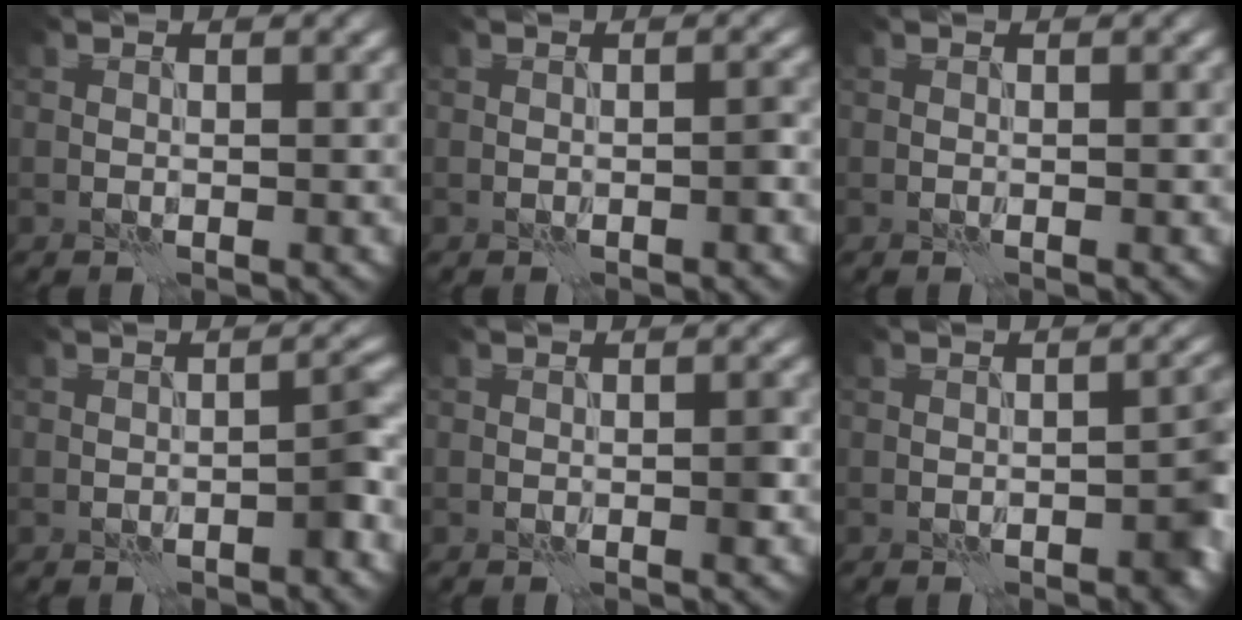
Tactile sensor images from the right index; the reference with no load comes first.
{"total": 0.8, "force": [-0.5, 0.0, 0.6], "torque": [-0.010, 0.006, -0.008]}
{"total": 0.0}
{"total": 1.8, "force": [-1.1, 0.3, 1.5], "torque": [-0.021, 0.011, -0.018]}
{"total": 0.9, "force": [-0.3, 0.1, 0.8], "torque": [-0.013, 0.002, -0.005]}
{"total": 3.1, "force": [-1.4, 1.3, 2.5], "torque": [-0.027, 0.009, -0.019]}